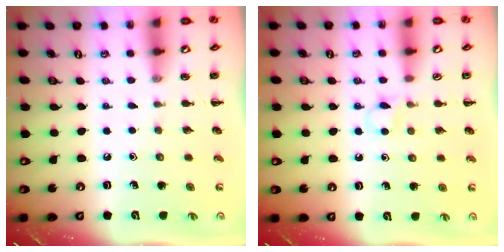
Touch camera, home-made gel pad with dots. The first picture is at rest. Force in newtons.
{"total": 3.6, "press": 3.4, "slide": 1.3}